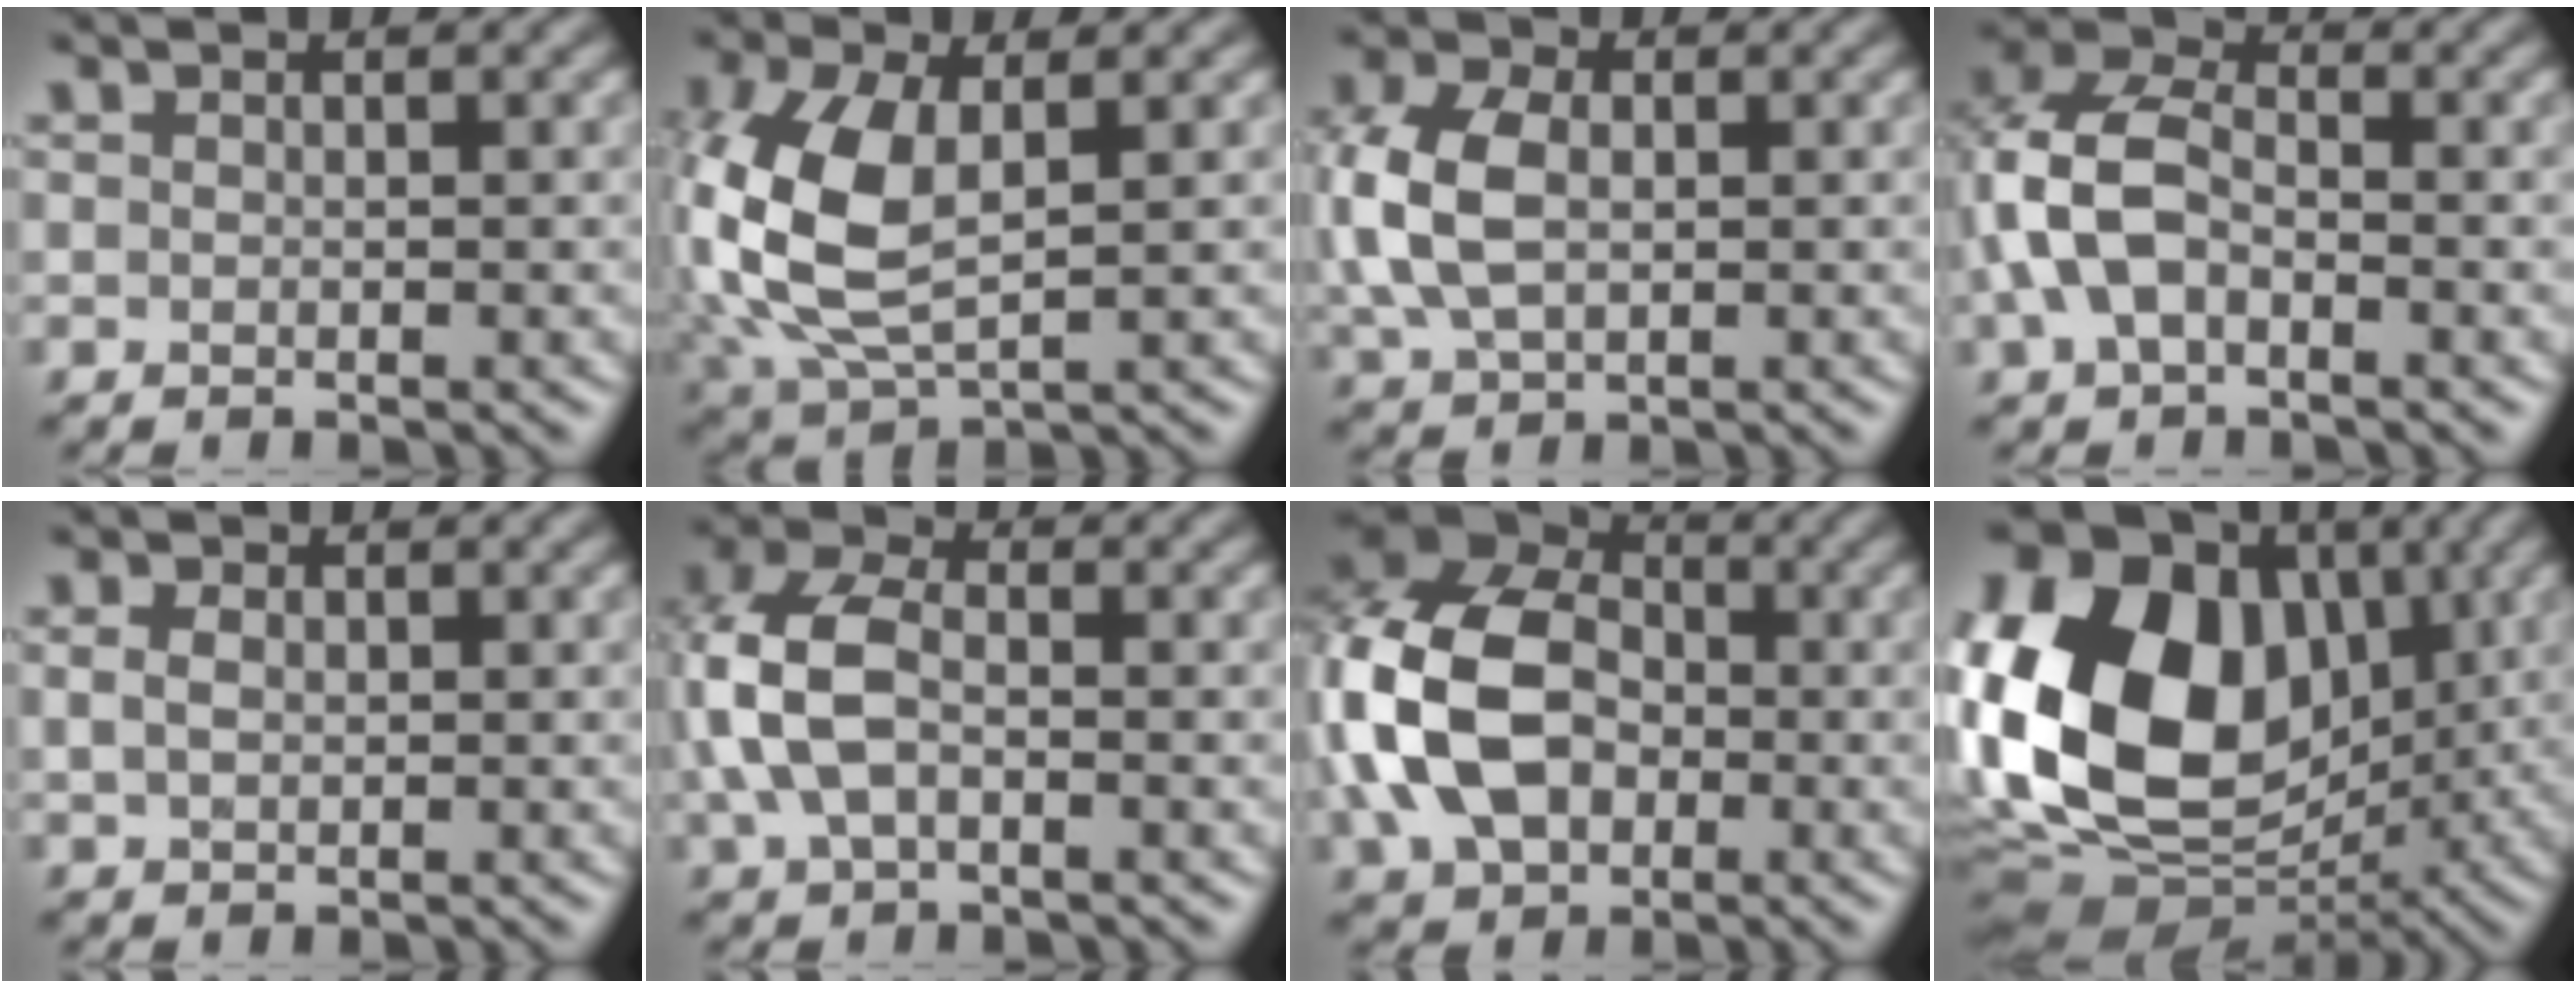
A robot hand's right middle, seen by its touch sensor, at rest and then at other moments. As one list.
[{"total": 9.1, "force": [0.6, 5.1, 7.4], "torque": [-0.186, 0.002, 0.013]}, {"total": 6.2, "force": [0.5, 4.4, 4.4], "torque": [-0.117, 0.008, 0.008]}, {"total": 6.1, "force": [-1.0, 4.1, 4.4], "torque": [-0.102, 0.015, -0.032]}, {"total": 1.3, "force": [0.4, 1.0, 0.7], "torque": [-0.016, 0.003, 0.009]}, {"total": 6.1, "force": [0.0, 4.0, 4.6], "torque": [-0.108, 0.011, -0.012]}, {"total": 11.8, "force": [-1.4, 8.6, 7.9], "torque": [-0.204, 0.009, -0.040]}, {"total": 16.7, "force": [1.5, 12.4, 11.1], "torque": [-0.223, 0.022, 0.007]}]